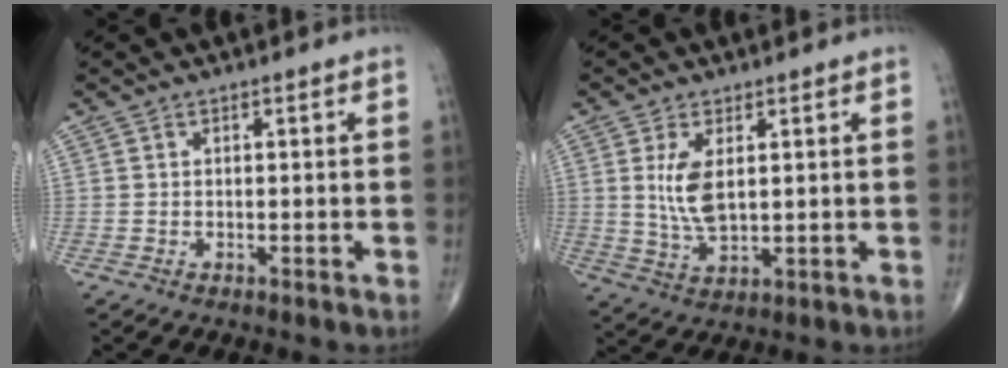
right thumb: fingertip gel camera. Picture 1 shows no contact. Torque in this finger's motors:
{"motor_torque": [-0.43, 0.80, 0.62, 0.00, 0.09]}